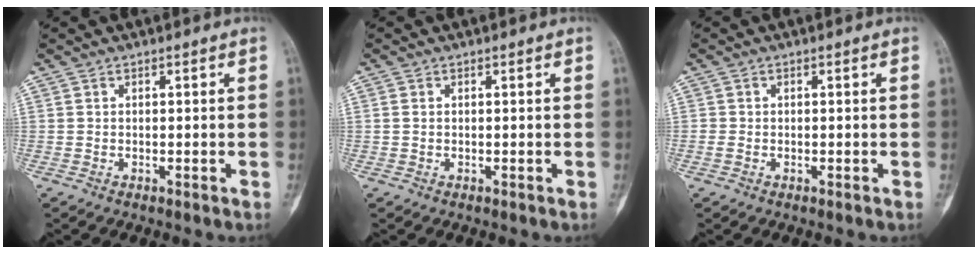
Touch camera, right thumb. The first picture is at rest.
{"total": 0.6, "force": [0.1, 0.4, 0.5], "torque": [-0.015, -0.002, 0.002]}
{"total": 1.0, "force": [-0.3, 0.8, 0.4], "torque": [-0.010, 0.001, -0.005]}